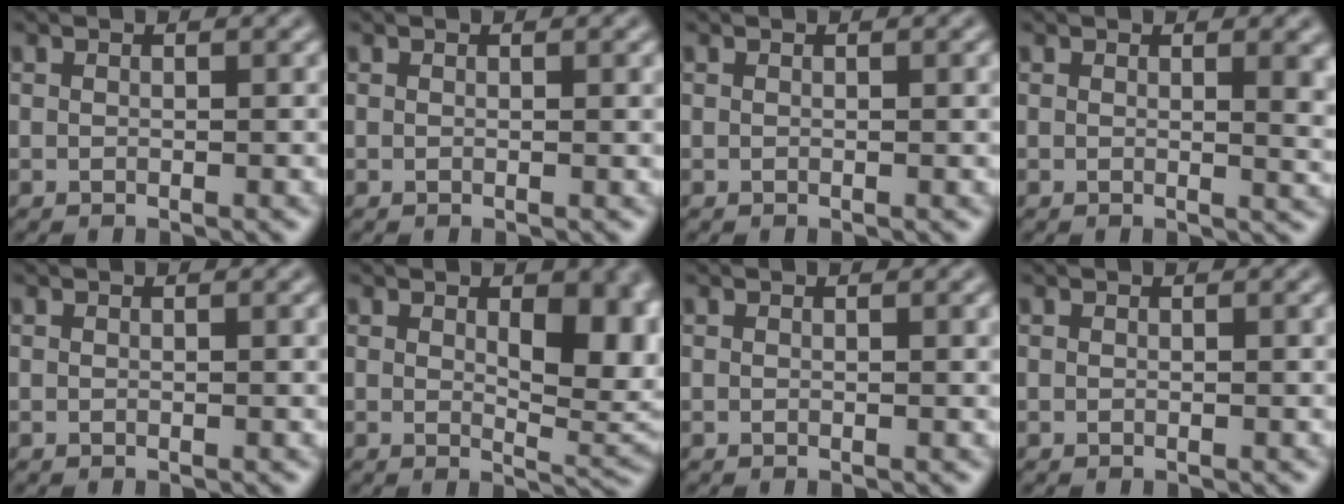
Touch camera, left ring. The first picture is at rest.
{"total": 0.6, "force": [0.1, 0.1, 0.6], "torque": [-0.007, 0.000, 0.001]}
{"total": 0.6, "force": [0.1, 0.1, 0.6], "torque": [-0.007, 0.000, 0.000]}
{"total": 3.2, "force": [0.9, 1.2, 2.8], "torque": [-0.024, 0.001, 0.011]}
{"total": 0.5, "force": [0.1, 0.1, 0.5], "torque": [-0.006, 0.000, 0.000]}
{"total": 6.8, "force": [1.1, 3.1, 5.9], "torque": [-0.081, -0.009, 0.027]}
{"total": 0.8, "force": [0.2, 0.1, 0.8], "torque": [-0.010, 0.000, 0.001]}
{"total": 0.6, "force": [0.1, 0.1, 0.6], "torque": [-0.007, 0.000, 0.001]}